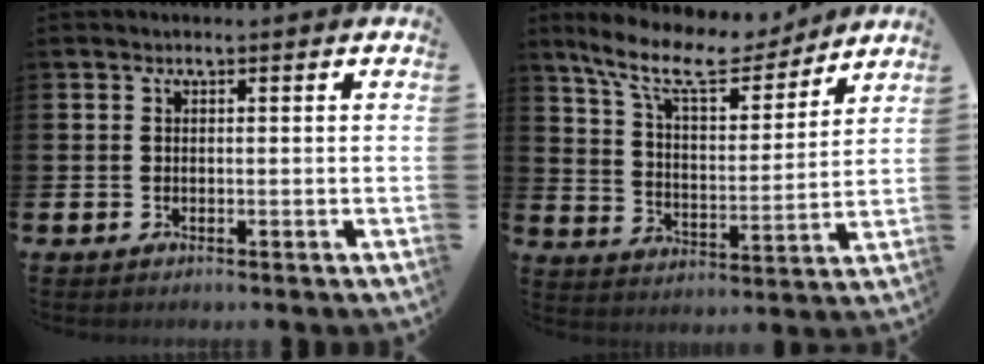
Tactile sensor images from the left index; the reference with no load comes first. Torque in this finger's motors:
{"motor_torque": [1.11, -1.03, 0.59, 0.21]}